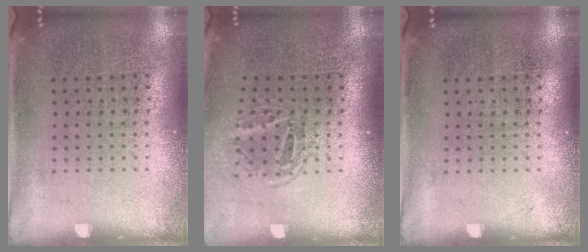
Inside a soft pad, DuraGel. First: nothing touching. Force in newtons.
{"total": 1.6, "press": 1.1, "slide": 1.2}
{"total": 0.0}